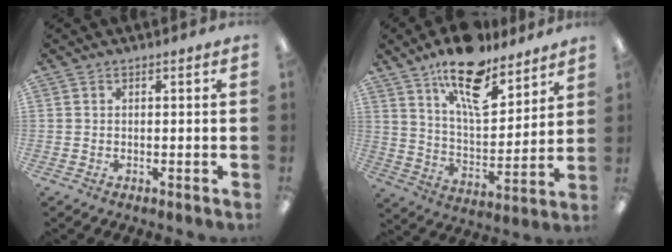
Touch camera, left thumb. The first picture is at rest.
{"total": 17.0, "force": [12.2, 6.8, 9.6], "torque": [-0.155, -0.071, 0.209]}